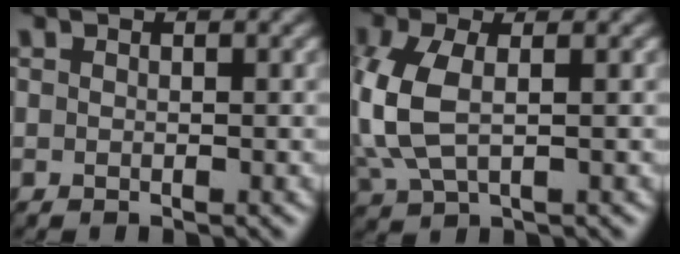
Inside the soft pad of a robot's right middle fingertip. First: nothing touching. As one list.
[{"total": 6.0, "force": [0.1, 3.3, 5.0], "torque": [-0.141, 0.001, 0.002]}]